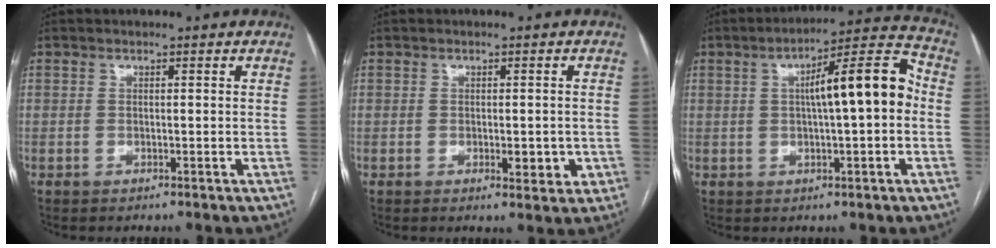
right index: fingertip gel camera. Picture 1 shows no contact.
{"total": 3.6, "force": [-0.8, 1.6, 3.1], "torque": [-0.037, -0.002, -0.006]}
{"total": 12.2, "force": [0.8, 1.9, 12.0], "torque": [-0.179, 0.036, 0.009]}